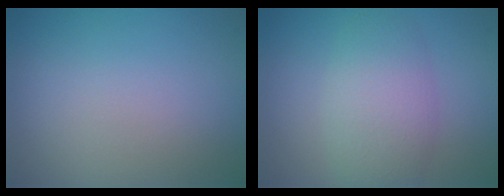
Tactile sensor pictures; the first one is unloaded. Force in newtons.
{"total": 4.5, "press": 4.5, "slide": 0.3}